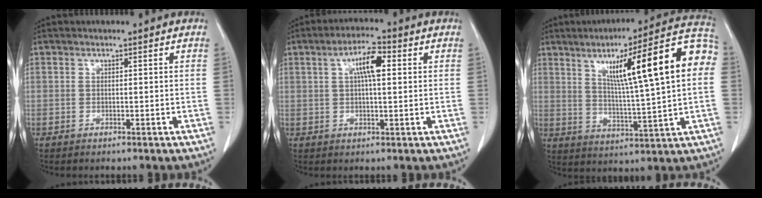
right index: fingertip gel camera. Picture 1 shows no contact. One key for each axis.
{"total": 5.9, "fx": 1.6, "fy": 1.3, "fz": 5.5, "tx": -0.101, "ty": 0.014, "tz": 0.027}
{"total": 19.3, "fx": 4.7, "fy": 1.2, "fz": 18.6, "tx": -0.261, "ty": 0.029, "tz": 0.062}